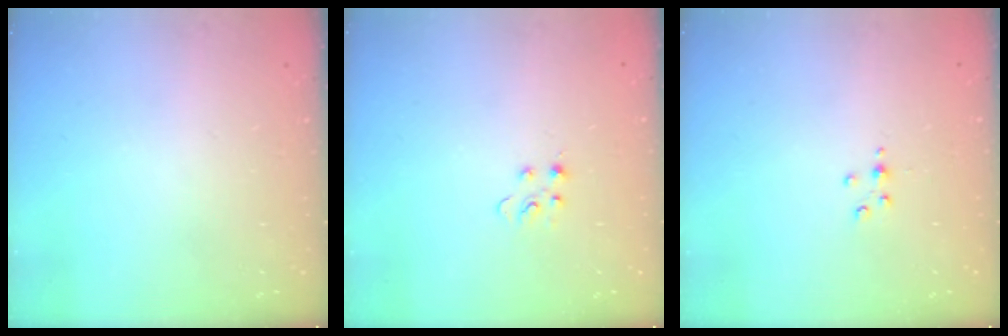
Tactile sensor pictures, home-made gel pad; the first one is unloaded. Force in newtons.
{"total": 2.9, "press": 2.9, "slide": 0.4}
{"total": 3.0, "press": 3.0, "slide": 0.3}